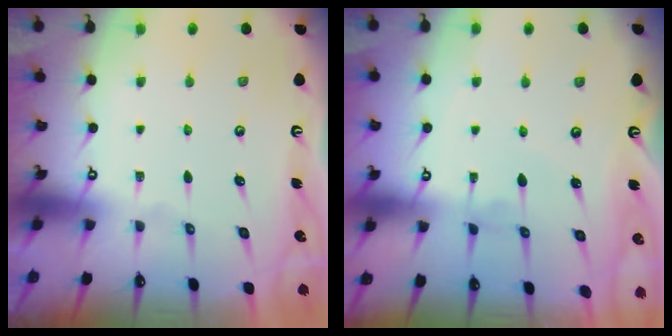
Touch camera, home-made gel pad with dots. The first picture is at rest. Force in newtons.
{"total": 2.7, "press": 2.7, "slide": 0.1}